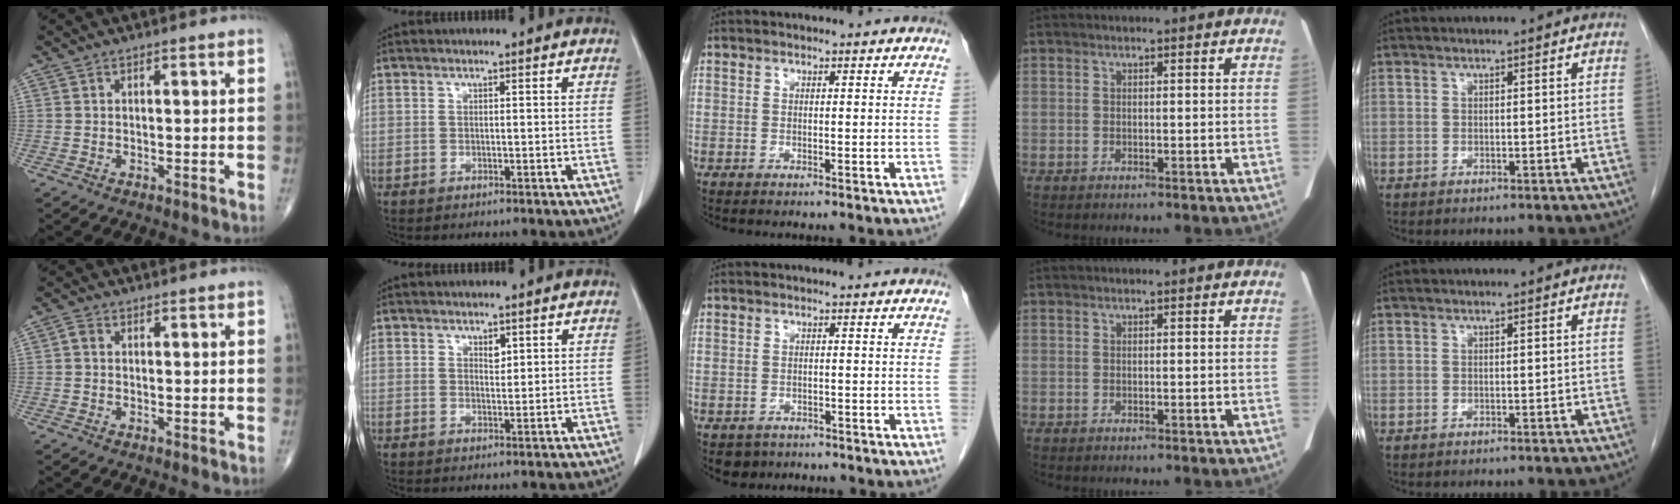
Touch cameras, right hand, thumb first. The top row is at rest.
{"thumb": {"total": 1.3, "force": [0.0, 1.0, 0.8], "torque": [-0.012, 0.001, -0.005]}, "index": {"total": 1.3, "force": [0.8, 0.7, 0.8], "torque": [-0.011, -0.005, 0.014]}, "middle": {"total": 2.6, "force": [-1.8, 1.9, 0.3], "torque": [-0.010, 0.001, -0.024]}}